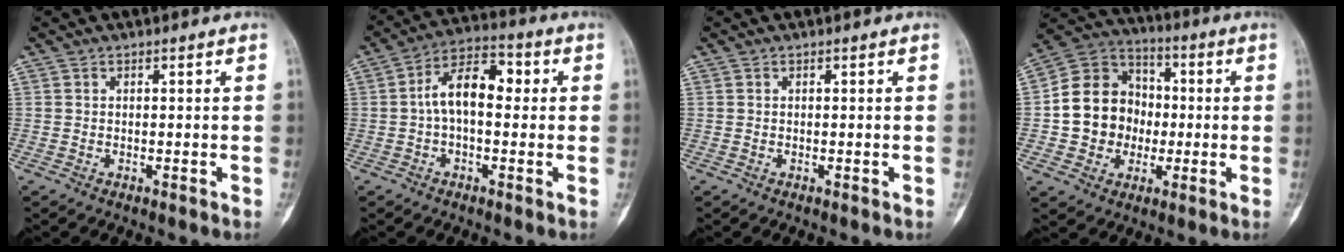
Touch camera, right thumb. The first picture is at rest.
{"total": 9.9, "force": [0.5, 5.6, 8.2], "torque": [-0.124, 0.034, 0.000]}
{"total": 0.0}
{"total": 14.4, "force": [-1.2, 12.8, 6.7], "torque": [-0.080, 0.031, -0.023]}